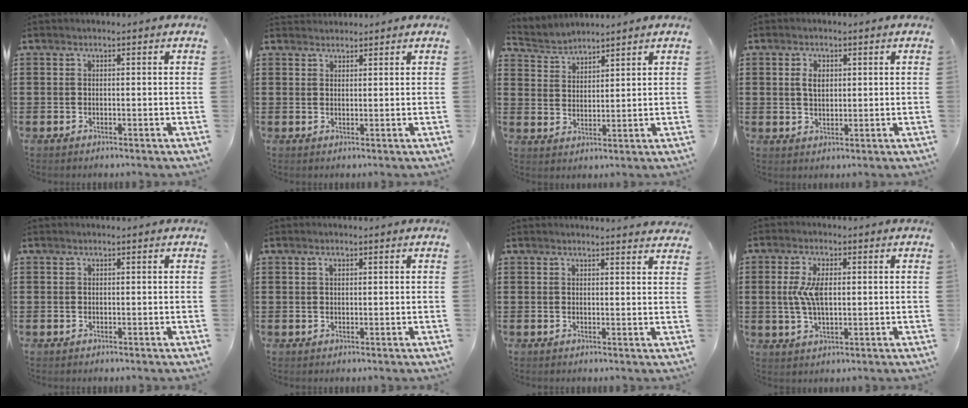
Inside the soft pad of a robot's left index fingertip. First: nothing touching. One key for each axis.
{"total": 1.6, "fx": 1.5, "fy": 0.4, "fz": -0.2, "tx": 0.000, "ty": 0.002, "tz": 0.031}
{"total": 3.2, "fx": 3.1, "fy": 0.8, "fz": -0.2, "tx": -0.010, "ty": -0.010, "tz": 0.058}
{"total": 2.9, "fx": 0.9, "fy": 1.7, "fz": 2.2, "tx": -0.040, "ty": 0.005, "tz": 0.013}
{"total": 0.0}
{"total": 1.0, "fx": 0.5, "fy": 0.4, "fz": 0.7, "tx": -0.015, "ty": 0.004, "tz": 0.009}
{"total": 1.9, "fx": 1.9, "fy": -0.1, "fz": 0.3, "tx": -0.002, "ty": -0.006, "tz": 0.035}
{"total": 6.0, "fx": 0.7, "fy": 2.5, "fz": 5.4, "tx": -0.131, "ty": 0.000, "tz": 0.004}